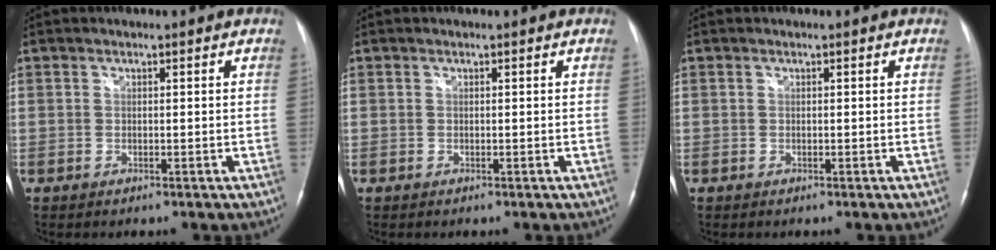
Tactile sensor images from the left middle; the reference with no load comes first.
{"total": 0.0}
{"total": 0.0}